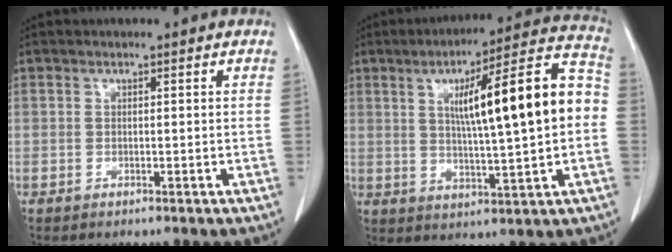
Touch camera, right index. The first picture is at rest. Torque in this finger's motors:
{"motor_torque": [1.38, 0.76, 0.40, 0.18]}